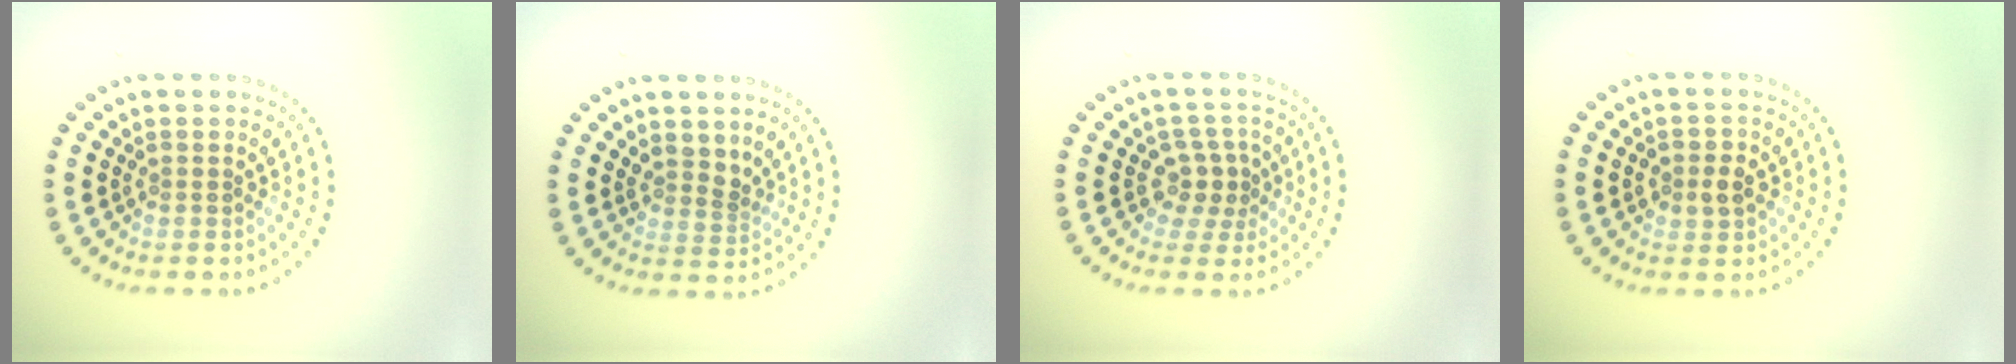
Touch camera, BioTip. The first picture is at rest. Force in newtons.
{"total": 2.0, "press": 1.5, "slide": 1.4}
{"total": 2.4, "press": 1.9, "slide": 1.6}
{"total": 1.9, "press": 1.8, "slide": 0.5}